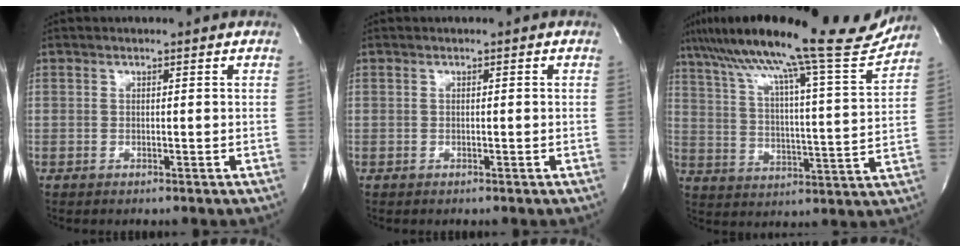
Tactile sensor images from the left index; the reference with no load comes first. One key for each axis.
{"total": 0.0}
{"total": 23.3, "fx": 19.6, "fy": 0.3, "fz": 12.5, "tx": -0.210, "ty": -0.014, "tz": 0.281}